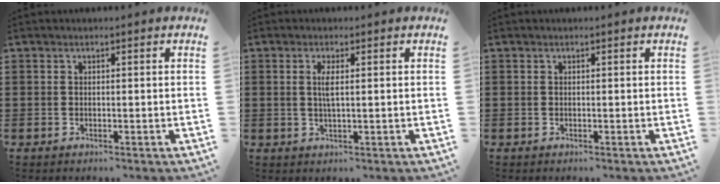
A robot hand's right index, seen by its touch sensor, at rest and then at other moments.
{"total": 2.4, "force": [0.4, 0.3, 2.4], "torque": [-0.048, -0.002, 0.005]}
{"total": 0.0}